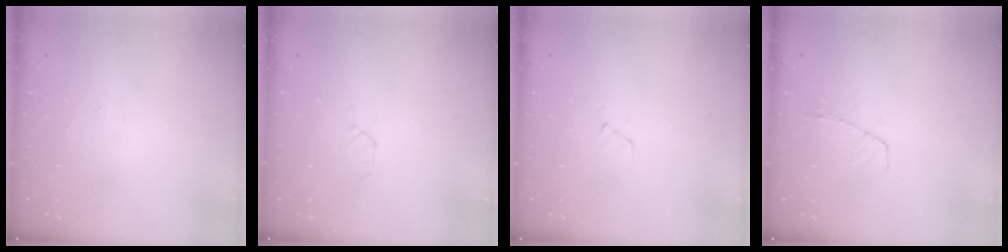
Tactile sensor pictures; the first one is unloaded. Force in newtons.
{"total": 2.8, "press": 2.7, "slide": 0.5}
{"total": 3.8, "press": 3.8, "slide": 0.3}
{"total": 4.9, "press": 4.9, "slide": 0.6}